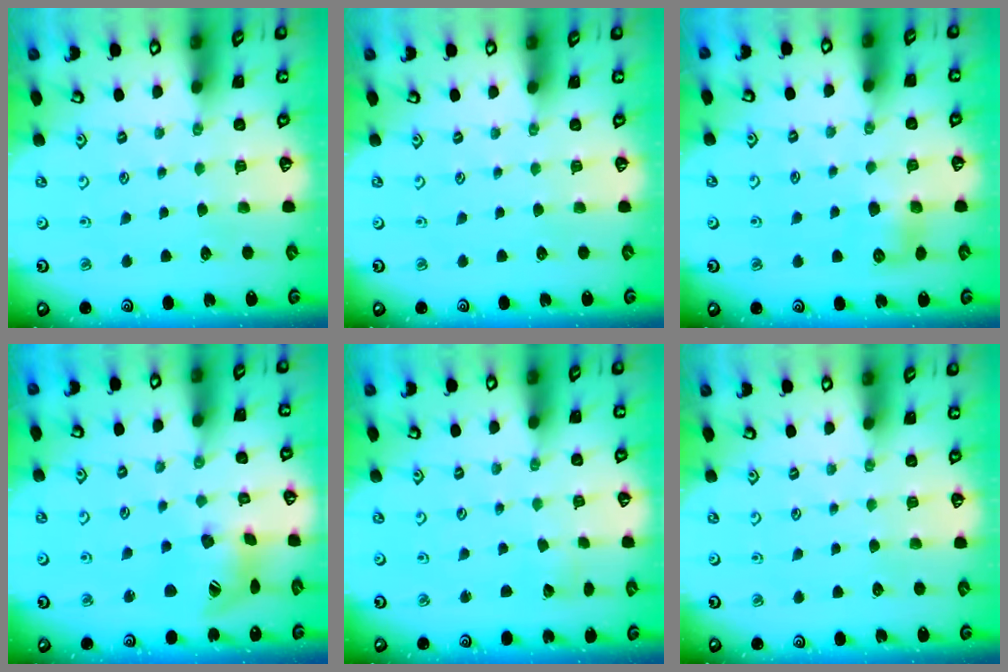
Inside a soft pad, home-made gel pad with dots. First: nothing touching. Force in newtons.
{"total": 0.0}
{"total": 6.8, "press": 6.8, "slide": 0.4}
{"total": 11.9, "press": 11.9, "slide": 0.7}
{"total": 2.4, "press": 2.4, "slide": 0.3}
{"total": 0.0}